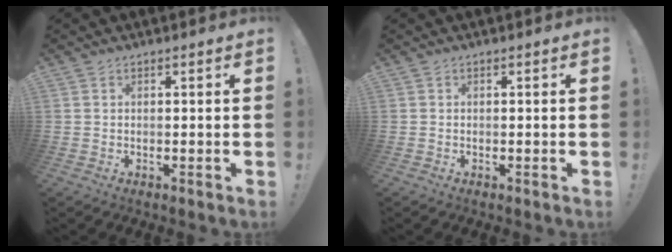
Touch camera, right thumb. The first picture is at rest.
{"total": 0.0}